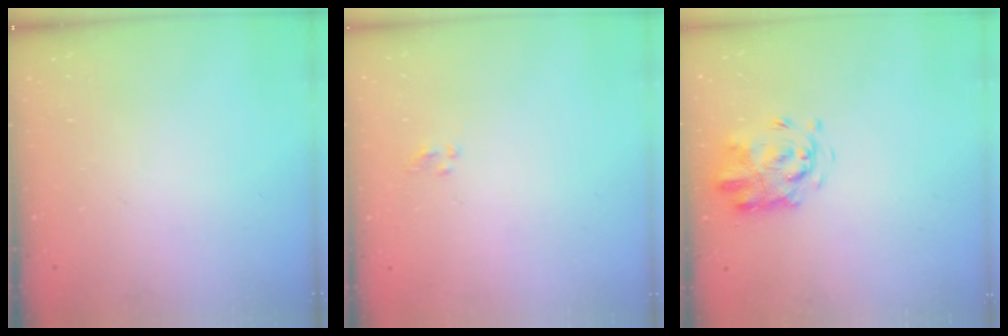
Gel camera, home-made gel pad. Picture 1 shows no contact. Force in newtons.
{"total": 1.3, "press": 1.2, "slide": 0.5}
{"total": 3.6, "press": 3.5, "slide": 0.9}